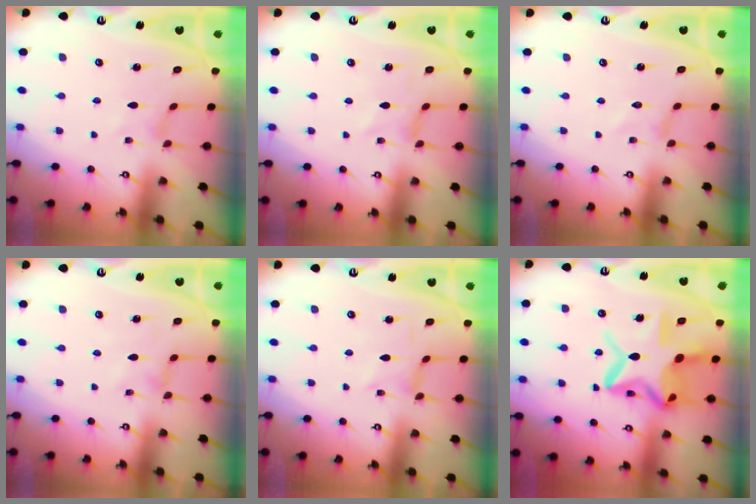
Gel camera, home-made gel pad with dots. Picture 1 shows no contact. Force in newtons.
{"total": 0.0}
{"total": 0.0}
{"total": 0.8, "press": 0.8, "slide": 0.3}
{"total": 0.0}
{"total": 17.6, "press": 17.5, "slide": 1.5}